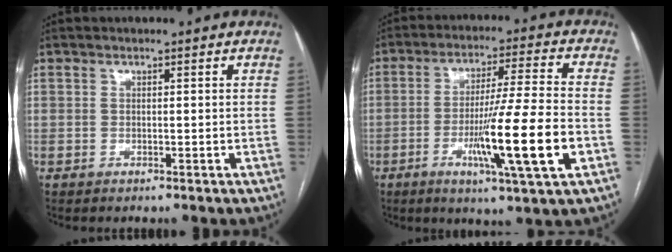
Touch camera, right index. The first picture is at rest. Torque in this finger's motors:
{"motor_torque": [2.14, 0.00, 0.65, 0.21]}